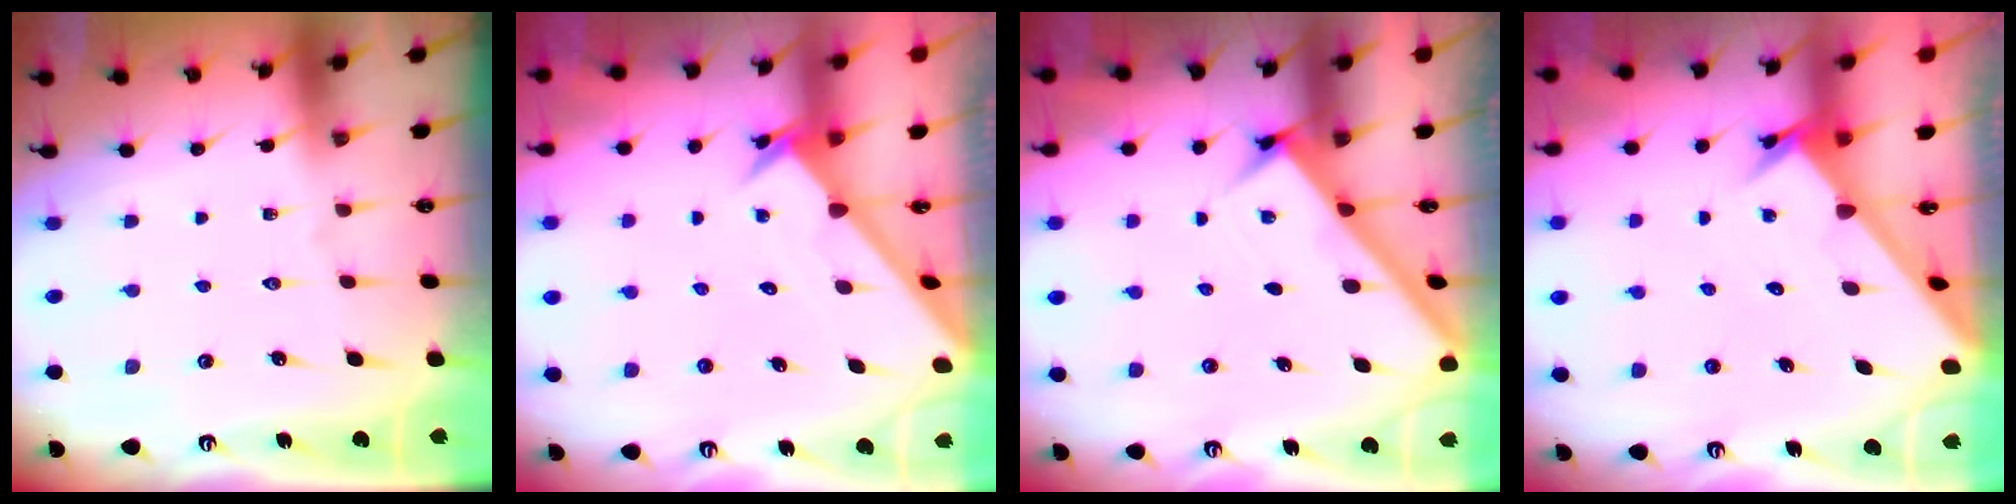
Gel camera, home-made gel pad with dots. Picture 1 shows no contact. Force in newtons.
{"total": 2.4, "press": 2.4, "slide": 0.2}
{"total": 2.7, "press": 2.6, "slide": 0.4}
{"total": 3.7, "press": 3.7, "slide": 0.3}